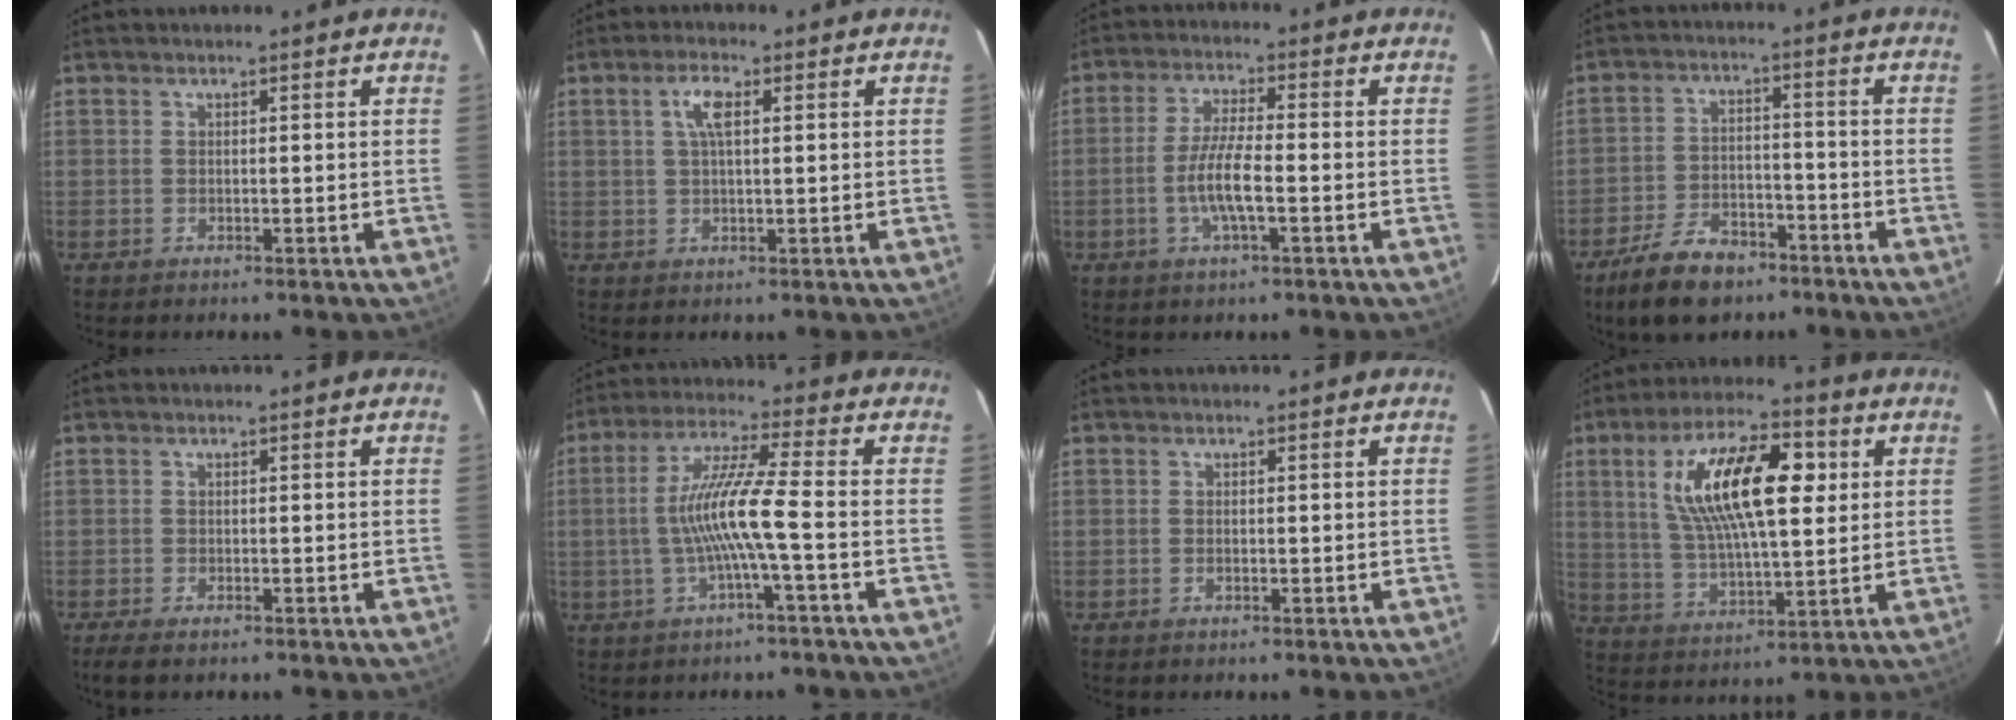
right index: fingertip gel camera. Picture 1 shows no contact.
{"total": 4.1, "force": [1.2, 1.5, 3.6], "torque": [-0.070, 0.009, 0.024]}
{"total": 6.9, "force": [-2.0, 1.1, 6.5], "torque": [-0.131, -0.003, -0.041]}
{"total": 11.2, "force": [-8.0, 5.6, 5.5], "torque": [-0.133, 0.007, -0.131]}
{"total": 3.0, "force": [-2.2, 1.0, 1.8], "torque": [-0.042, -0.011, -0.040]}
{"total": 10.0, "force": [-2.1, -0.8, 9.7], "torque": [-0.192, 0.005, -0.037]}
{"total": 0.6, "force": [-0.2, 0.4, 0.5], "torque": [-0.010, 0.000, -0.004]}
{"total": 17.8, "force": [4.8, 6.7, 15.8], "torque": [-0.286, 0.023, 0.090]}